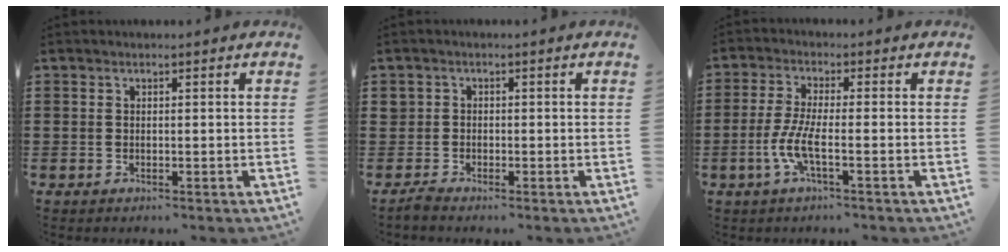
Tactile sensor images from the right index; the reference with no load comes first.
{"total": 1.3, "force": [-0.8, 1.1, 0.3], "torque": [-0.008, 0.003, -0.017]}
{"total": 5.6, "force": [-2.0, 0.9, 5.1], "torque": [-0.123, -0.016, -0.047]}